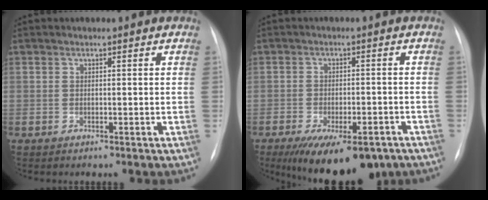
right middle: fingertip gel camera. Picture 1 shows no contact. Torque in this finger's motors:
{"motor_torque": [1.43, -0.71, 0.40, 0.08]}